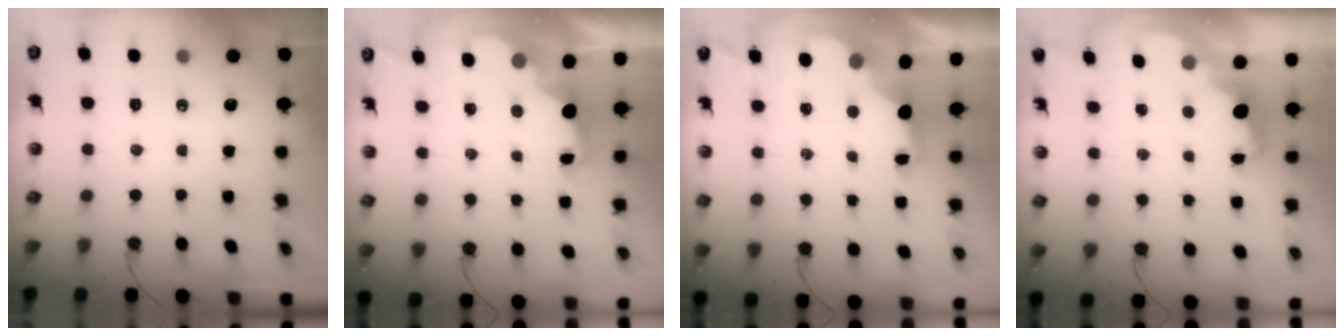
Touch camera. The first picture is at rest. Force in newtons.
{"total": 3.1, "press": 3.0, "slide": 0.6}
{"total": 2.6, "press": 2.5, "slide": 0.9}
{"total": 1.4, "press": 1.3, "slide": 0.6}